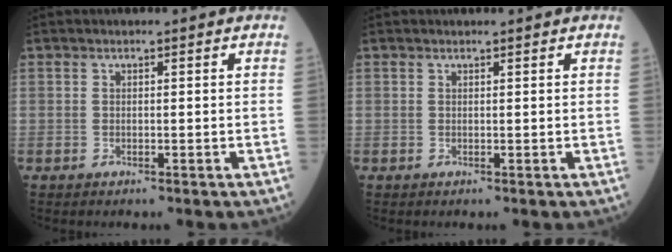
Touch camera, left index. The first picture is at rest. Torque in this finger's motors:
{"motor_torque": [-0.04, 0.08, -0.31, -0.01]}